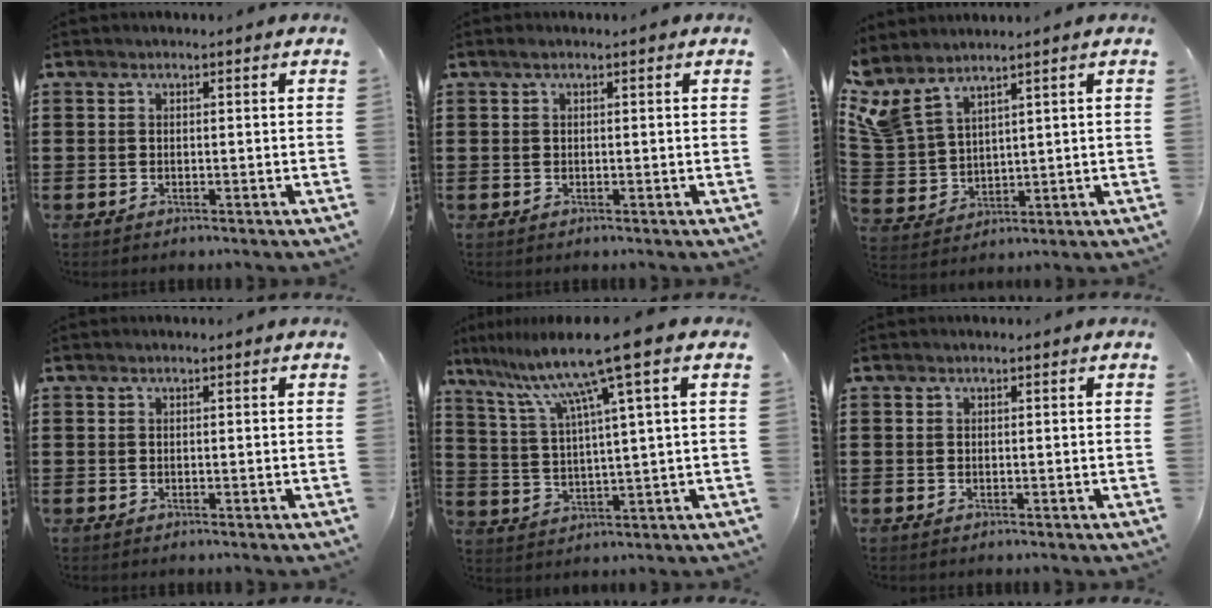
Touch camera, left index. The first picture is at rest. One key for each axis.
{"total": 0.6, "fx": 0.1, "fy": 0.0, "fz": 0.6, "tx": -0.011, "ty": 0.000, "tz": 0.003}
{"total": 5.1, "fx": 3.6, "fy": 2.6, "fz": 2.4, "tx": -0.082, "ty": -0.019, "tz": 0.063}
{"total": 0.0}
{"total": 11.5, "fx": 7.1, "fy": -0.8, "fz": 9.0, "tx": -0.203, "ty": -0.030, "tz": 0.109}
{"total": 0.0}